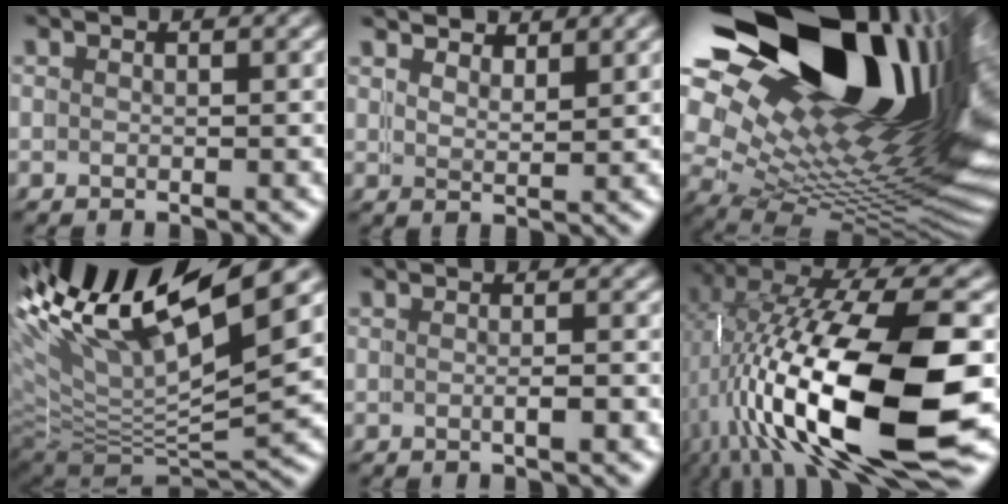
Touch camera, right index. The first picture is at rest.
{"total": 3.1, "force": [3.1, 0.1, -0.5], "torque": [0.000, -0.016, 0.059]}
{"total": 36.3, "force": [2.8, 21.9, 28.8], "torque": [-0.415, -0.028, 0.047]}
{"total": 18.7, "force": [5.3, 12.0, 13.3], "torque": [-0.242, -0.010, 0.080]}
{"total": 0.6, "force": [-0.3, -0.1, 0.6], "torque": [-0.010, -0.001, -0.007]}
{"total": 15.6, "force": [-0.7, 6.6, 14.2], "torque": [-0.271, -0.025, 0.006]}